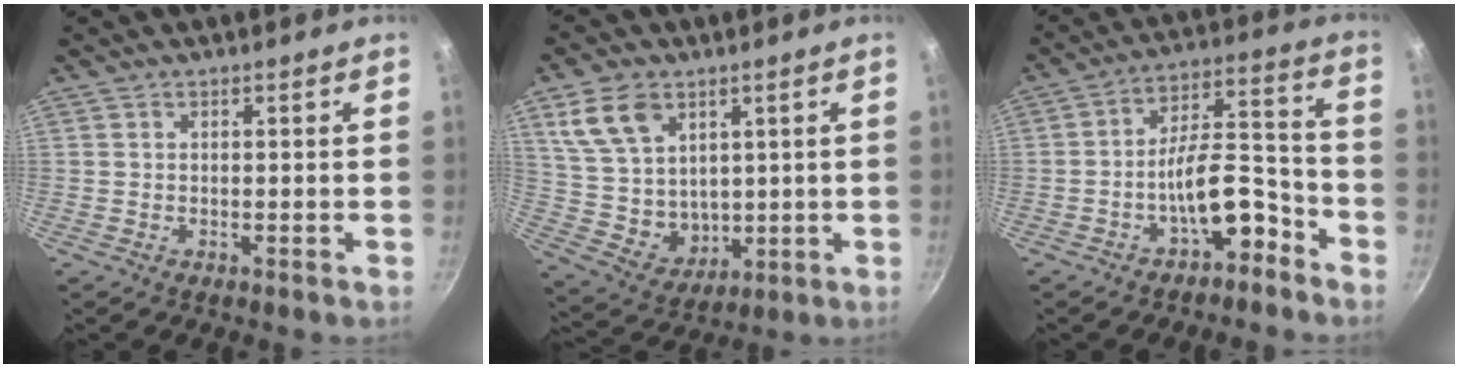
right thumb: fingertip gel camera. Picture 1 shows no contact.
{"total": 13.8, "force": [5.8, 10.0, 7.5], "torque": [-0.110, -0.027, 0.129]}
{"total": 11.5, "force": [-6.1, 5.0, 8.4], "torque": [-0.104, 0.077, -0.092]}